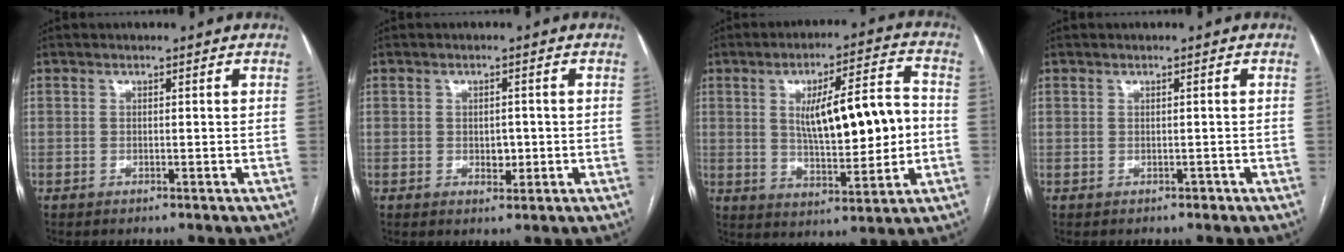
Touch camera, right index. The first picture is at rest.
{"total": 2.5, "force": [-0.4, 1.6, 1.9], "torque": [-0.024, 0.001, 0.000]}
{"total": 14.3, "force": [0.6, 3.2, 13.9], "torque": [-0.222, 0.017, 0.017]}
{"total": 0.7, "force": [-0.2, 0.7, 0.1], "torque": [-0.001, 0.003, -0.002]}